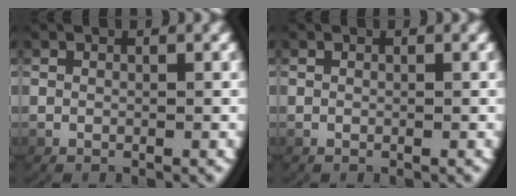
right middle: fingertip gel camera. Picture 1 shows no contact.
{"total": 0.0}